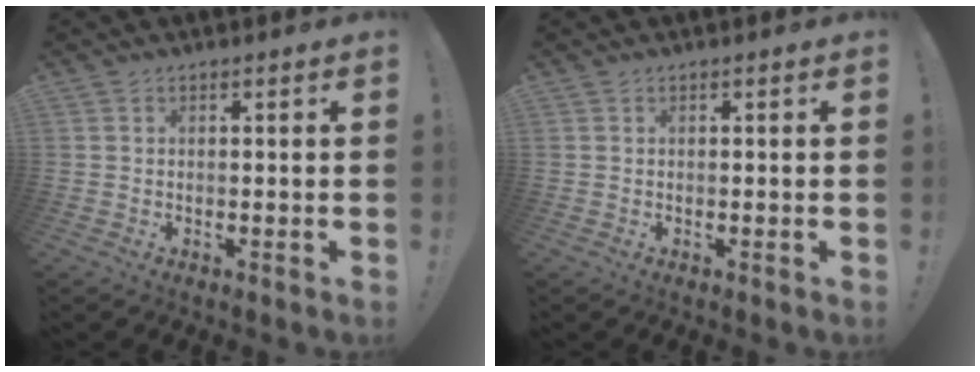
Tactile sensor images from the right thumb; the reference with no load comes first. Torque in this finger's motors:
{"motor_torque": [0.01, -0.13, 0.13, -0.11, 0.00]}